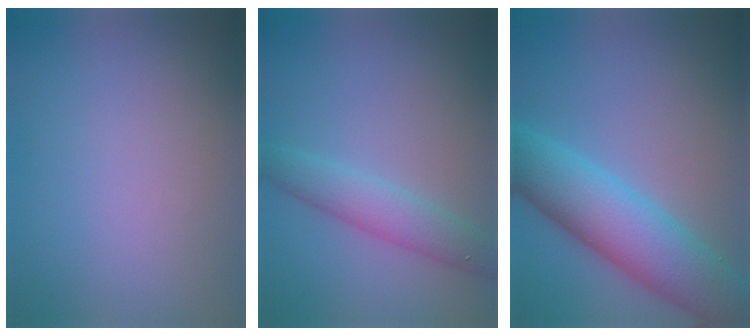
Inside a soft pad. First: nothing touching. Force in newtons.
{"total": 3.4, "press": 3.4, "slide": 0.1}
{"total": 8.9, "press": 8.9, "slide": 0.1}